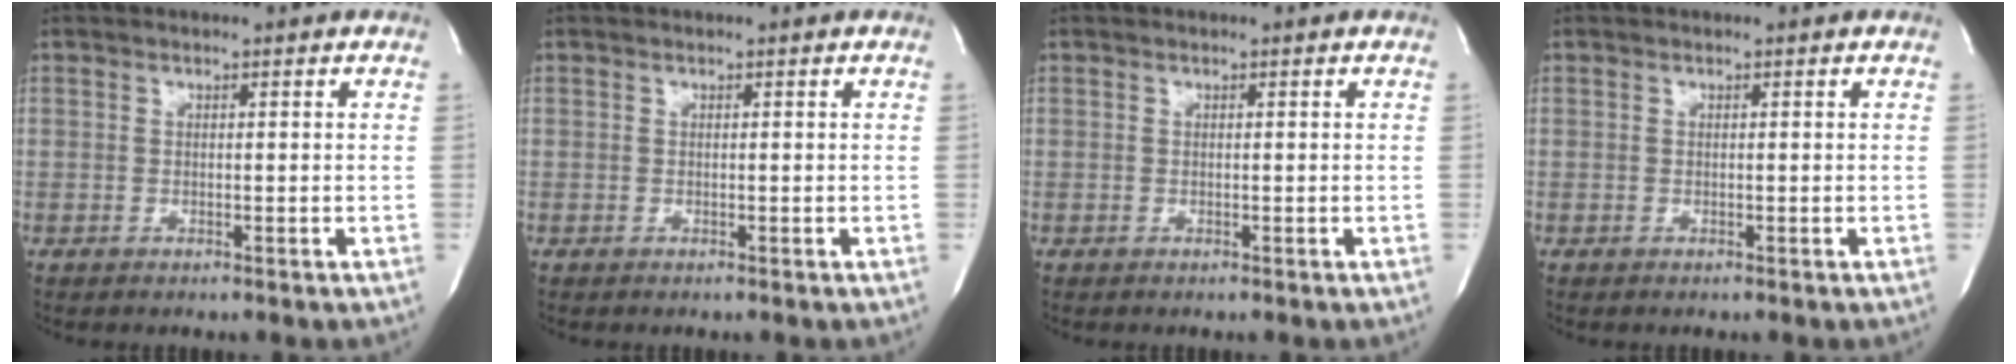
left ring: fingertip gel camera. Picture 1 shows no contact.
{"total": 0.0}
{"total": 0.0}
{"total": 0.0}